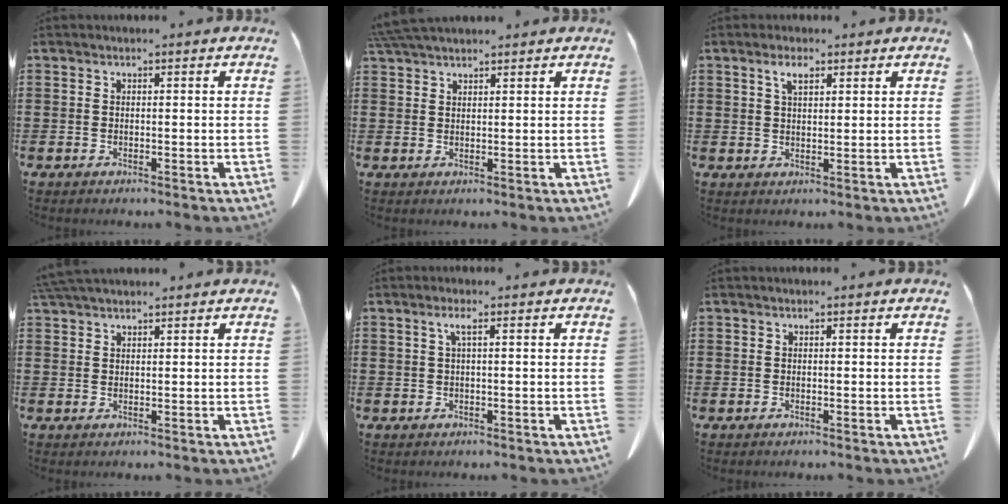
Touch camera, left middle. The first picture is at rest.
{"total": 3.4, "force": [3.1, 0.4, 1.3], "torque": [-0.035, -0.002, 0.061]}
{"total": 3.1, "force": [1.9, 1.1, 2.3], "torque": [-0.043, 0.002, 0.031]}
{"total": 2.5, "force": [2.3, 0.4, 0.9], "torque": [-0.024, 0.001, 0.045]}
{"total": 1.7, "force": [0.4, 0.1, 1.6], "torque": [-0.033, 0.002, 0.007]}
{"total": 0.0}